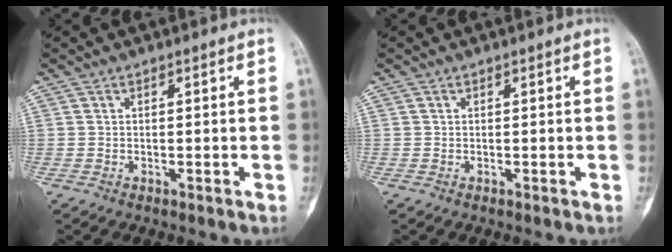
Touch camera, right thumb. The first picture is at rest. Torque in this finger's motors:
{"motor_torque": [0.10, 0.00, -0.15, 0.00, -0.06]}